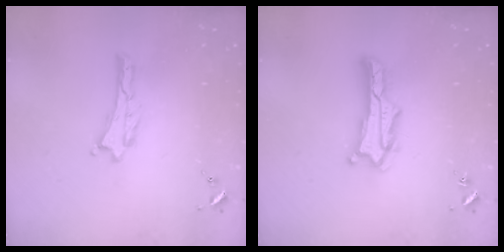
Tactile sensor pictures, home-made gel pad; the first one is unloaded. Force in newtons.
{"total": 5.0, "press": 5.0, "slide": 0.6}